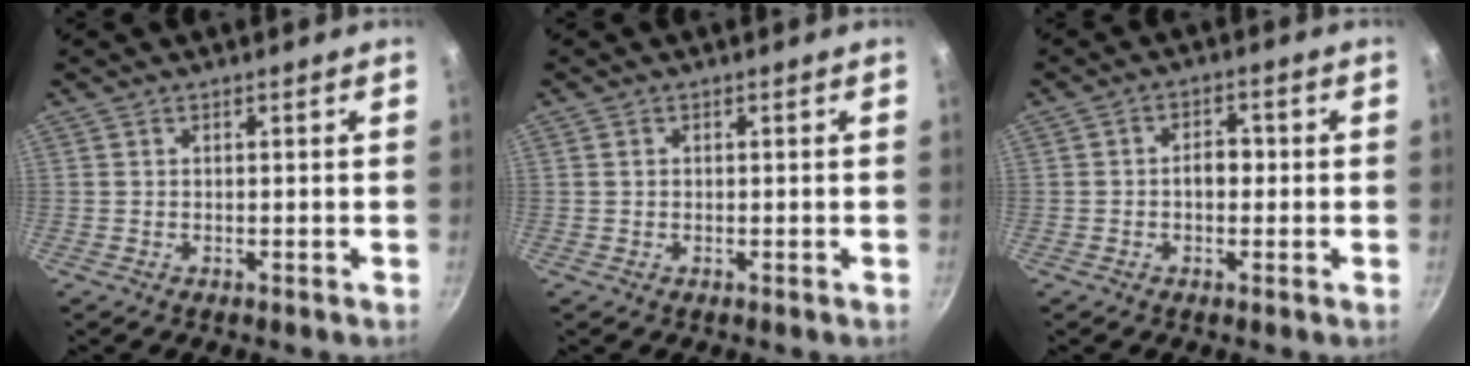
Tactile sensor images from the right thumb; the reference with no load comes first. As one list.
[{"total": 1.1, "force": [0.4, 0.9, 0.5], "torque": [-0.007, 0.003, 0.006]}, {"total": 3.8, "force": [-0.3, 2.7, 2.7], "torque": [-0.019, 0.014, -0.009]}]